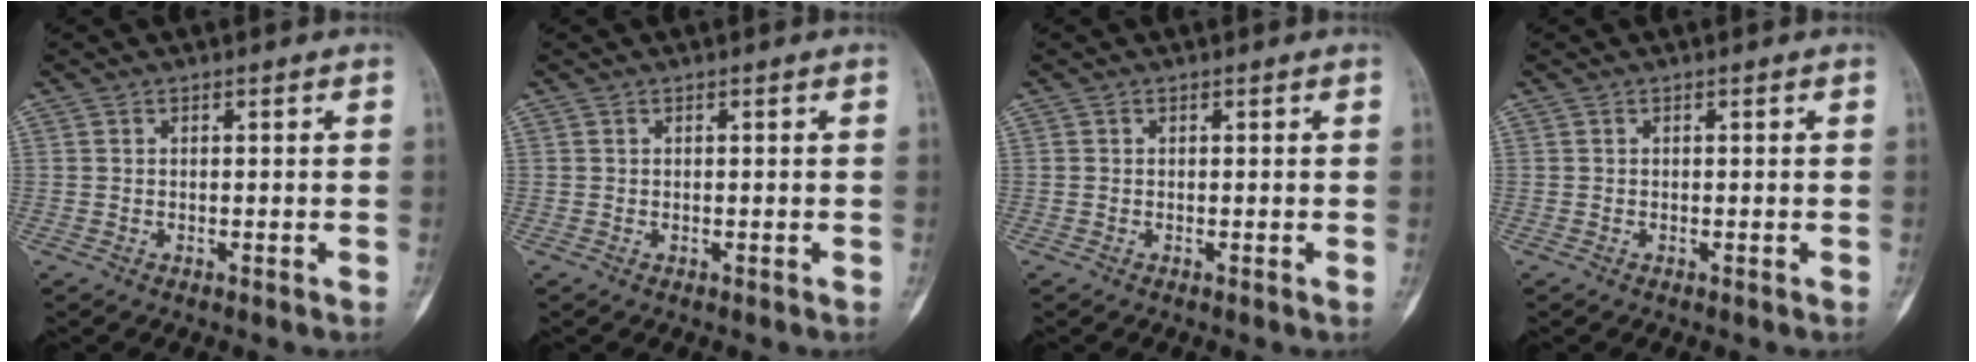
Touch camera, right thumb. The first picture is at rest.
{"total": 0.0}
{"total": 0.0}
{"total": 0.0}